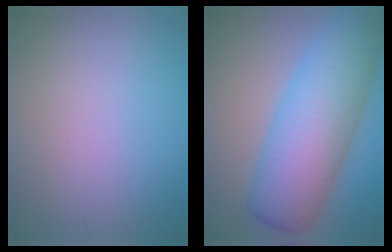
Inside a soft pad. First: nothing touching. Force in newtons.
{"total": 10.0, "press": 10.0, "slide": 0.2}